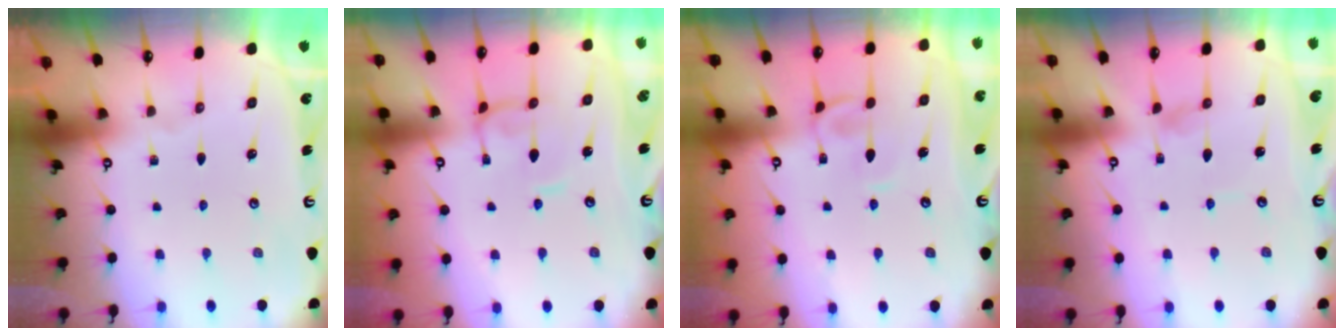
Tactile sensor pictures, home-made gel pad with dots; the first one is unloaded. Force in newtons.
{"total": 0.7, "press": 0.5, "slide": 0.4}
{"total": 2.6, "press": 2.5, "slide": 0.6}
{"total": 0.0}